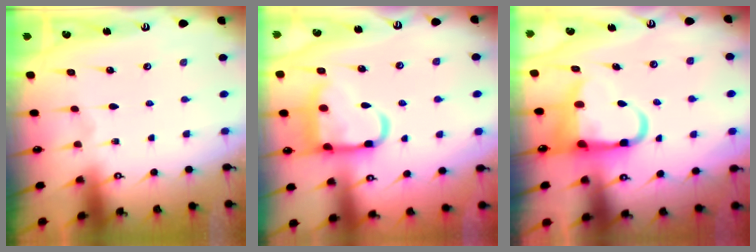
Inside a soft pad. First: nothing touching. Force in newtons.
{"total": 13.6, "press": 13.5, "slide": 1.5}
{"total": 9.1, "press": 8.6, "slide": 2.8}